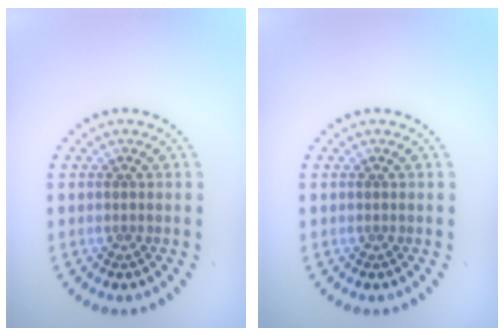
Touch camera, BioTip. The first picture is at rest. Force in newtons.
{"total": 0.0}